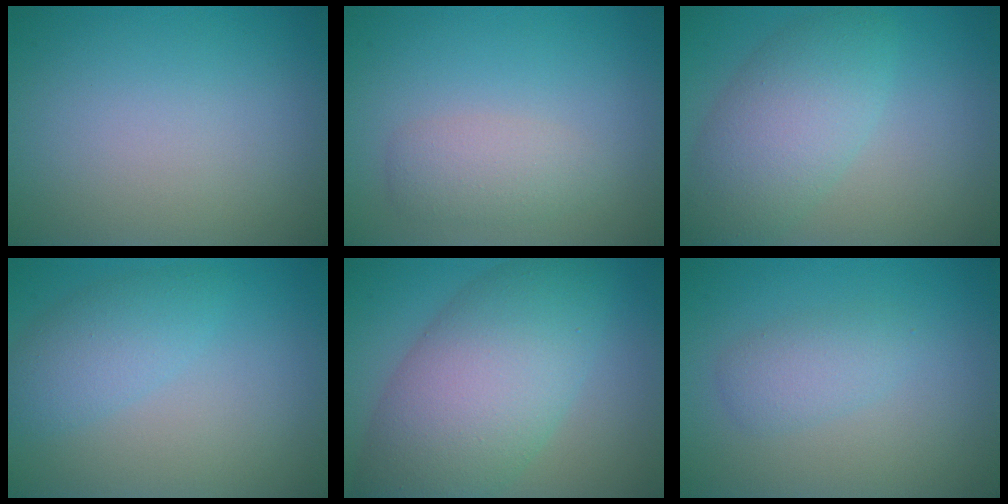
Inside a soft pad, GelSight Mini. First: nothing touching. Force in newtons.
{"total": 2.3, "press": 2.3, "slide": 0.1}
{"total": 5.8, "press": 5.8, "slide": 0.3}
{"total": 3.1, "press": 3.1, "slide": 0.2}
{"total": 9.9, "press": 9.9, "slide": 0.4}
{"total": 2.1, "press": 2.1, "slide": 0.1}